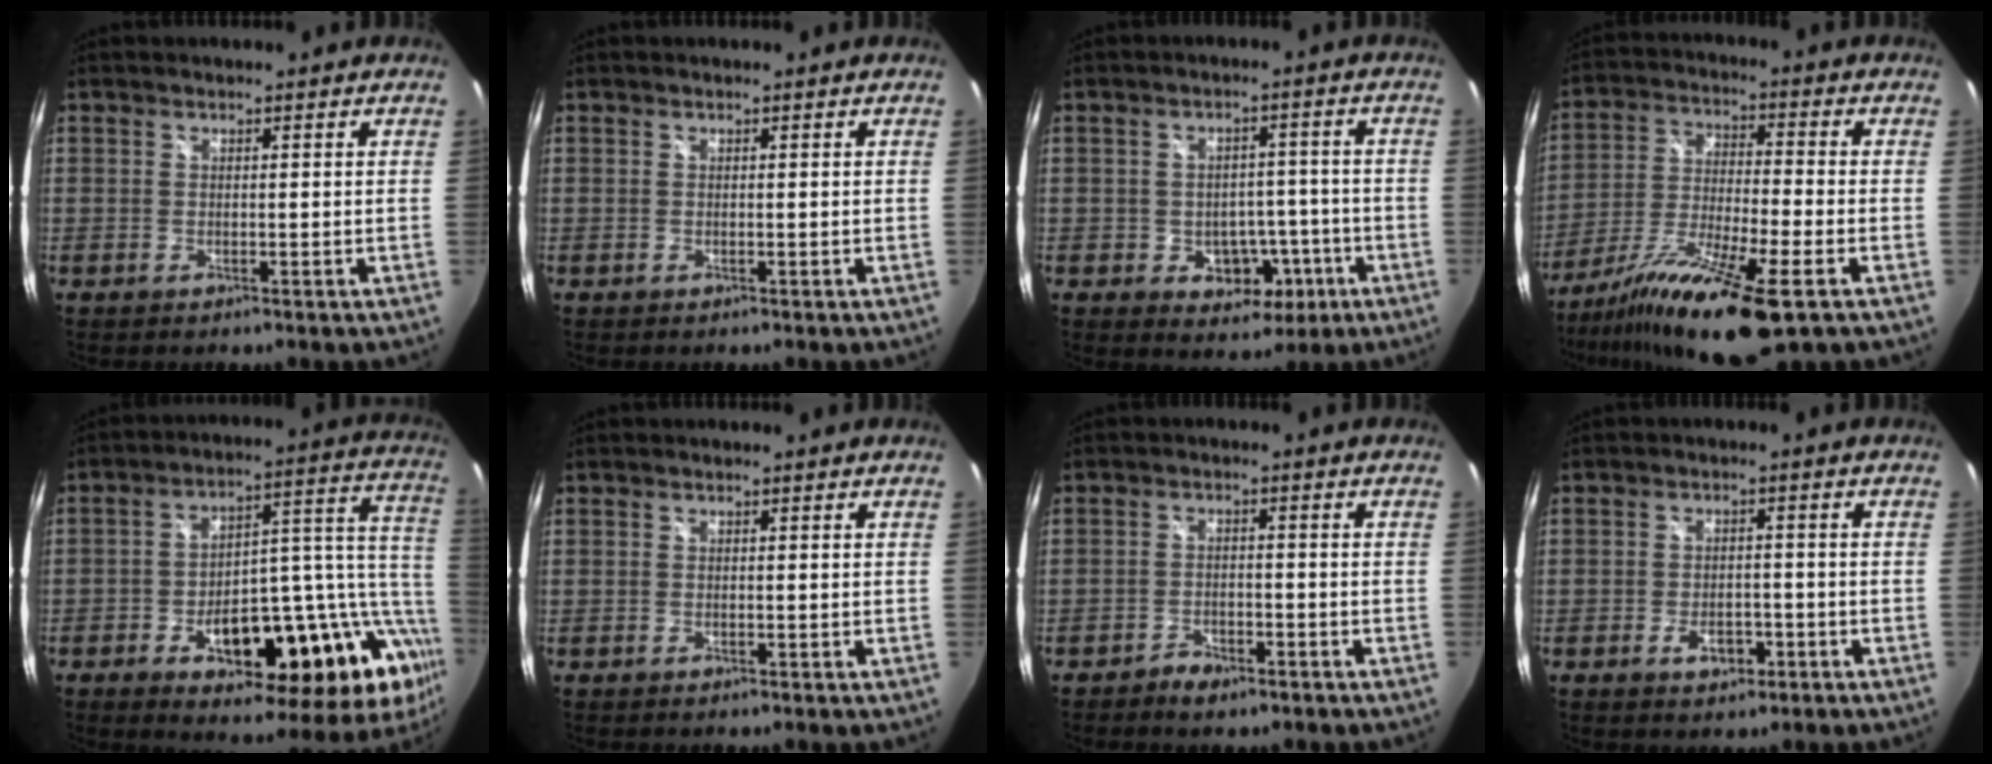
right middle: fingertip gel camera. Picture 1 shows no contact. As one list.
[{"total": 0.0}, {"total": 7.8, "force": [-2.9, 6.2, 3.8], "torque": [-0.066, 0.015, -0.022]}, {"total": 17.1, "force": [-10.9, 2.0, 13.0], "torque": [-0.253, -0.045, -0.197]}, {"total": 28.1, "force": [-11.8, 12.2, 22.4], "torque": [-0.291, 0.031, -0.157]}, {"total": 0.0}, {"total": 3.7, "force": [-2.9, 1.7, 1.6], "torque": [-0.044, -0.001, -0.051]}, {"total": 4.2, "force": [-2.2, 2.5, 2.6], "torque": [-0.052, -0.002, -0.033]}]